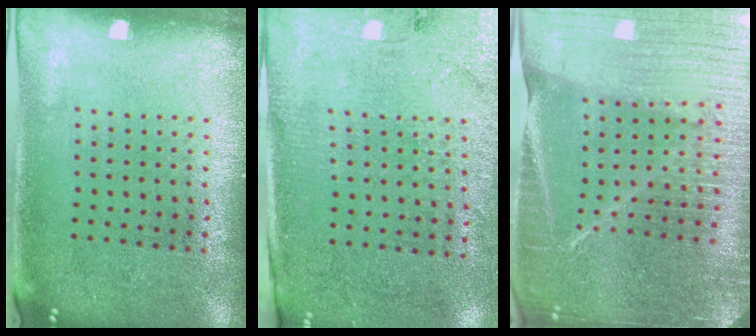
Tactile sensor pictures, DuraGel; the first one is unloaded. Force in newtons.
{"total": 2.8, "press": 2.6, "slide": 1.2}
{"total": 5.4, "press": 4.8, "slide": 2.5}